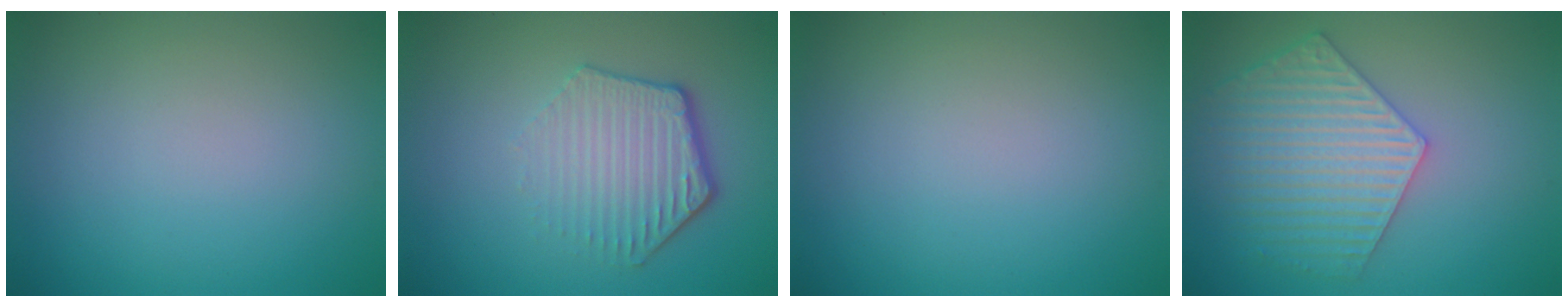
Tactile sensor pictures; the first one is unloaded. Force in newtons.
{"total": 4.3, "press": 3.3, "slide": 2.7}
{"total": 0.0}
{"total": 5.9, "press": 5.1, "slide": 3.0}